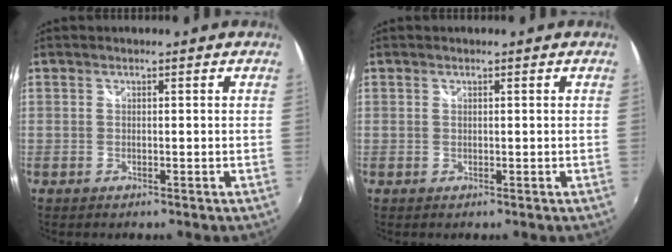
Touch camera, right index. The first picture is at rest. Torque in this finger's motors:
{"motor_torque": [0.10, 0.28, -0.04, 0.00]}